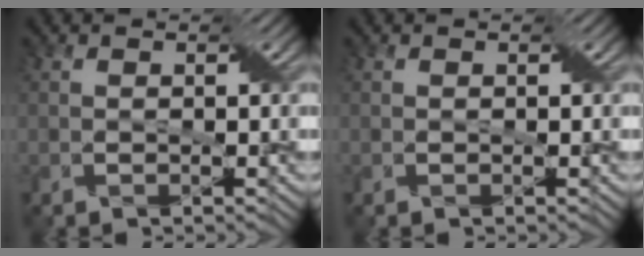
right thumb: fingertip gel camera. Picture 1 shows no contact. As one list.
[{"total": 0.0}]